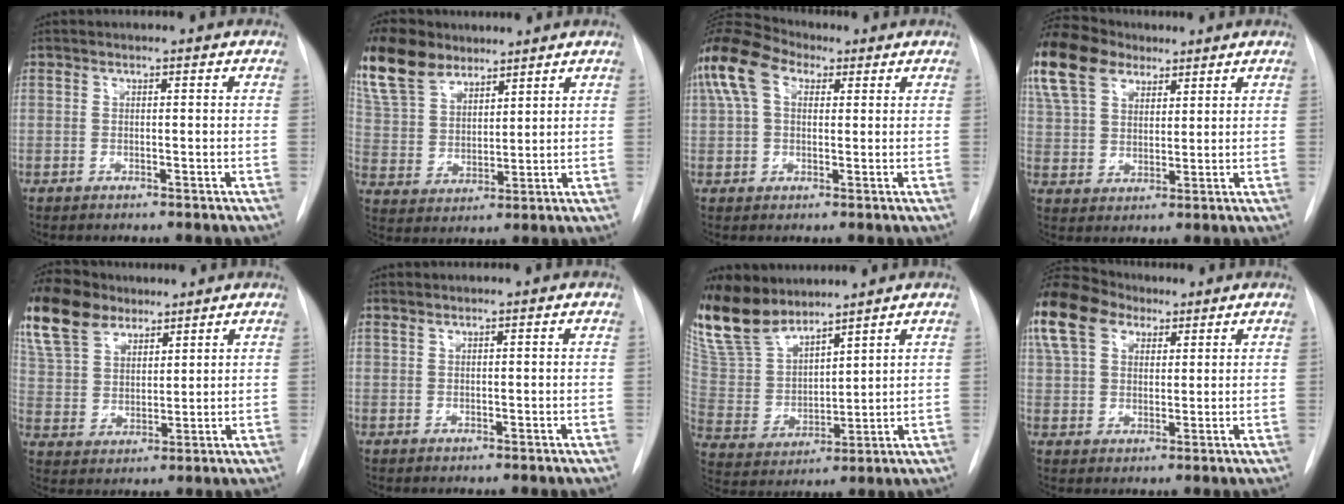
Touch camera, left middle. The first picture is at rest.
{"total": 12.8, "force": [9.9, 6.4, 5.1], "torque": [-0.117, 0.025, 0.198]}
{"total": 9.9, "force": [4.2, 5.6, 6.9], "torque": [-0.164, 0.048, 0.076]}
{"total": 16.6, "force": [11.1, 9.5, 7.8], "torque": [-0.206, 0.052, 0.209]}
{"total": 14.3, "force": [10.6, 7.4, 5.9], "torque": [-0.141, 0.036, 0.207]}
{"total": 0.7, "force": [0.7, -0.1, 0.0], "torque": [-0.004, 0.002, 0.019]}
{"total": 13.2, "force": [11.5, 4.2, 5.0], "torque": [-0.111, 0.006, 0.239]}
{"total": 23.5, "force": [14.1, 15.1, 11.1], "torque": [-0.332, 0.088, 0.265]}